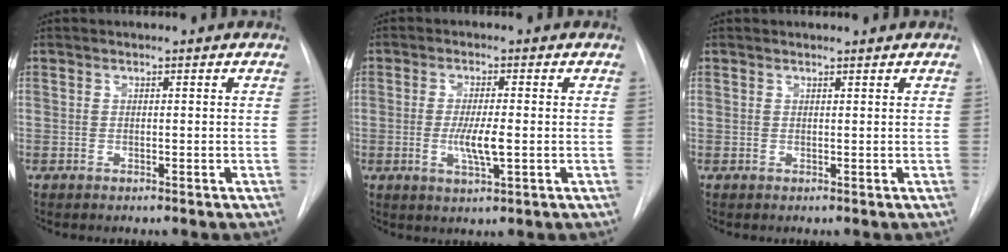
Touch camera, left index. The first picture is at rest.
{"total": 4.8, "force": [-0.7, 0.5, 4.7], "torque": [-0.095, -0.011, -0.011]}
{"total": 1.6, "force": [1.6, 0.1, 0.2], "torque": [-0.007, 0.007, 0.022]}